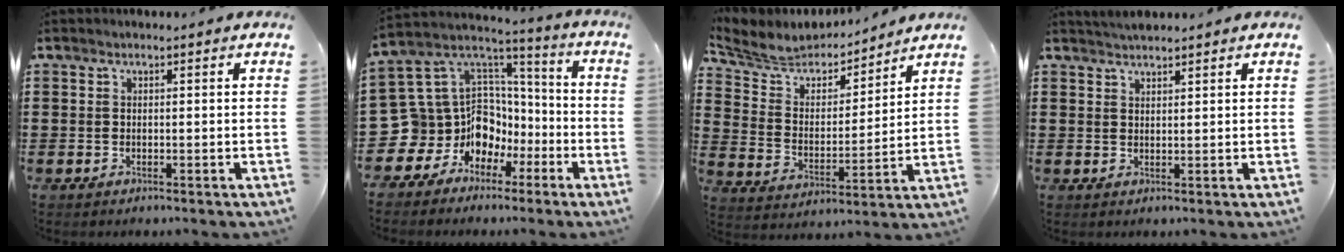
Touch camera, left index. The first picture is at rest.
{"total": 12.4, "force": [-3.2, 11.7, 2.5], "torque": [-0.100, -0.029, -0.028]}
{"total": 6.0, "force": [5.8, 1.5, 0.5], "torque": [-0.047, -0.043, 0.098]}
{"total": 1.9, "force": [1.8, 0.1, 0.3], "torque": [-0.010, 0.001, 0.036]}